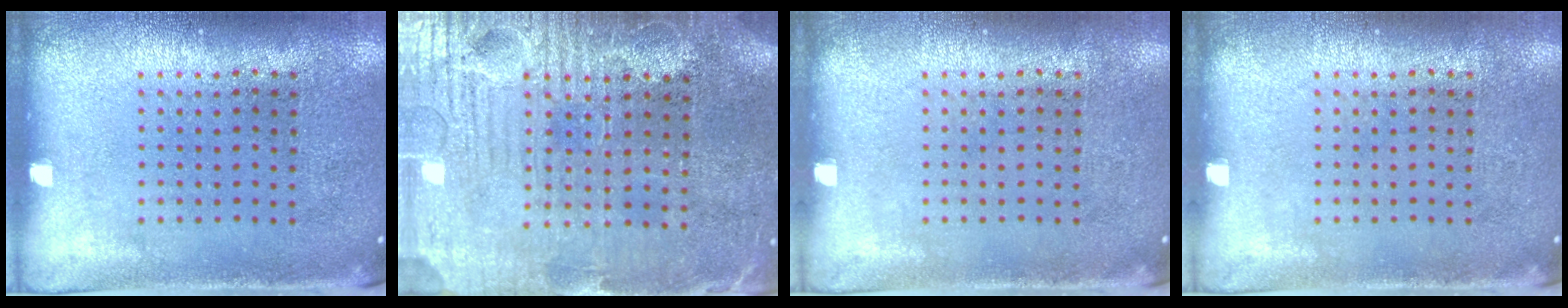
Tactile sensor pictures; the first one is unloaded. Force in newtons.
{"total": 4.0, "press": 3.6, "slide": 1.6}
{"total": 0.0}
{"total": 0.0}